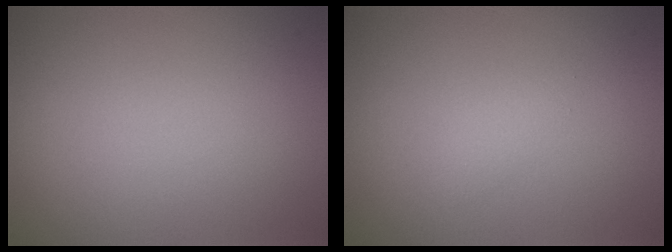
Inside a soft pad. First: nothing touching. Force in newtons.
{"total": 0.7, "press": 0.7, "slide": 0.0}